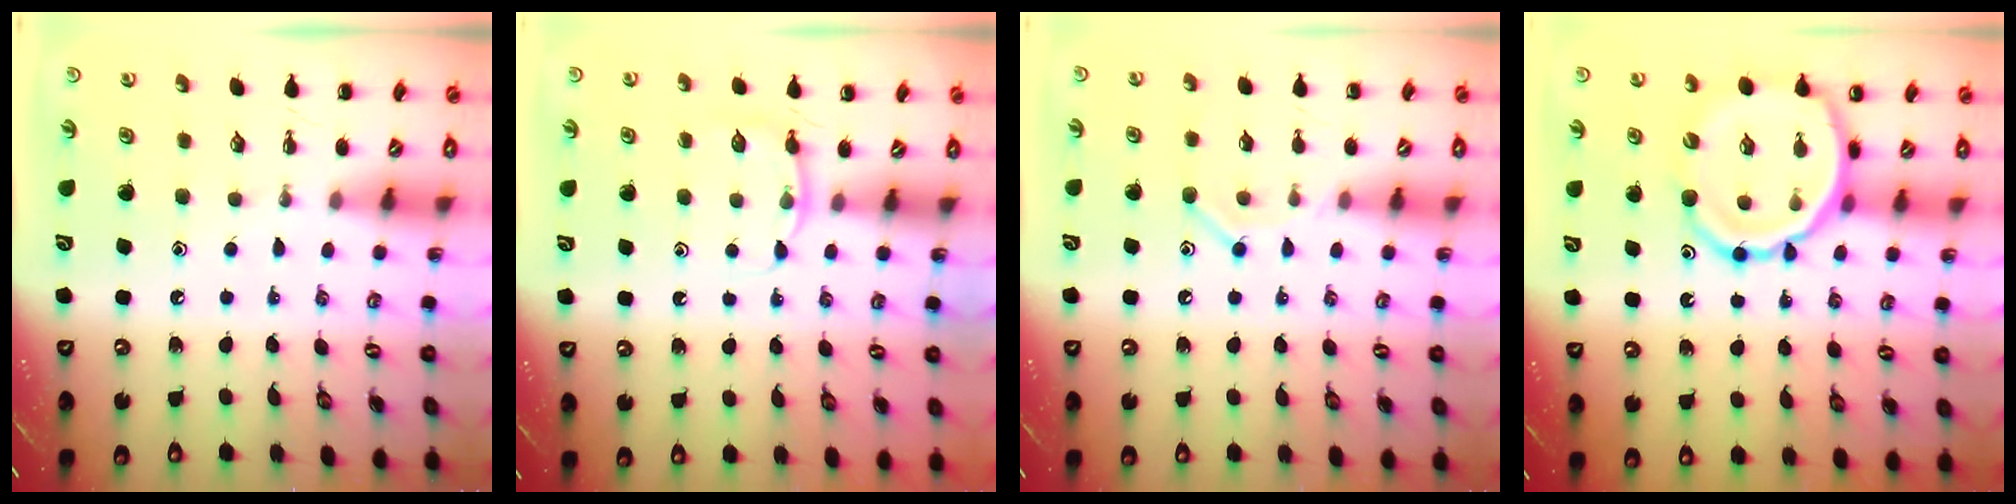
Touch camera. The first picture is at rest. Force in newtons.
{"total": 3.7, "press": 3.4, "slide": 1.3}
{"total": 8.1, "press": 7.9, "slide": 1.4}
{"total": 13.4, "press": 13.0, "slide": 3.0}